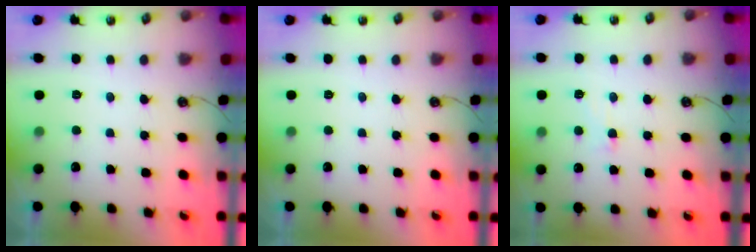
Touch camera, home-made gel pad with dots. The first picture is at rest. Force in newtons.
{"total": 0.0}
{"total": 2.4, "press": 2.4, "slide": 0.6}